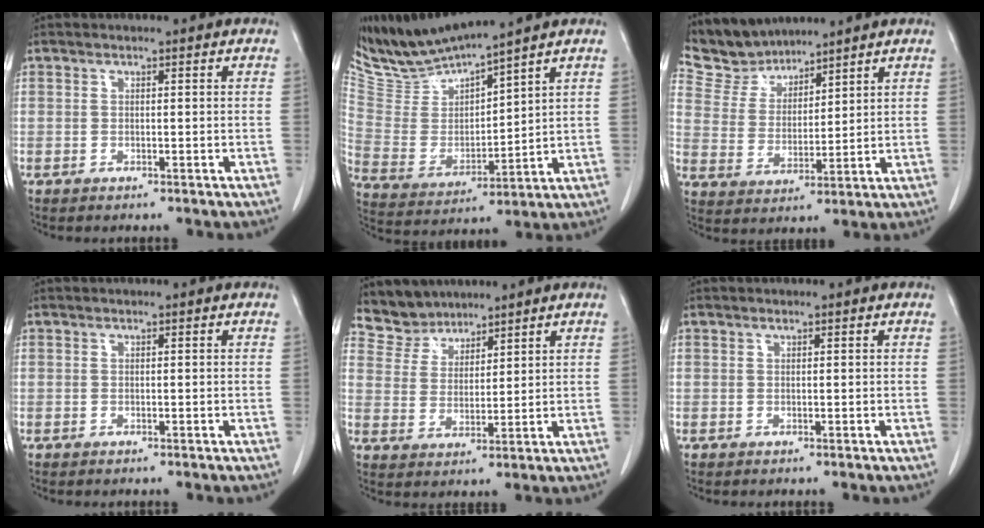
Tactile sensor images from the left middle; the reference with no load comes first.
{"total": 10.2, "force": [10.0, -0.9, 2.0], "torque": [-0.061, -0.006, 0.218]}
{"total": 7.5, "force": [7.3, 1.7, -0.1], "torque": [-0.012, 0.012, 0.158]}
{"total": 0.0}
{"total": 5.8, "force": [5.4, 2.3, -0.3], "torque": [0.002, 0.007, 0.113]}
{"total": 0.0}